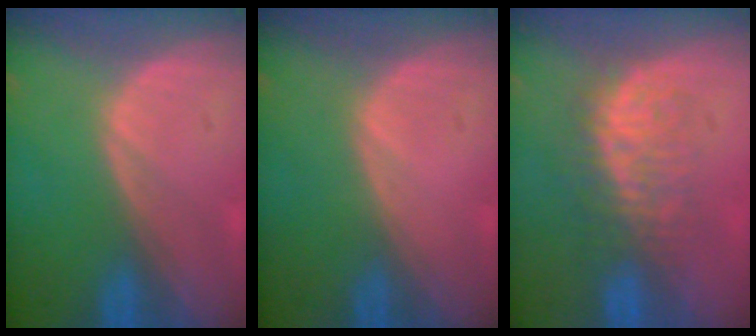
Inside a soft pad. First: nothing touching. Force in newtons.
{"total": 0.0}
{"total": 7.7, "press": 7.4, "slide": 1.8}